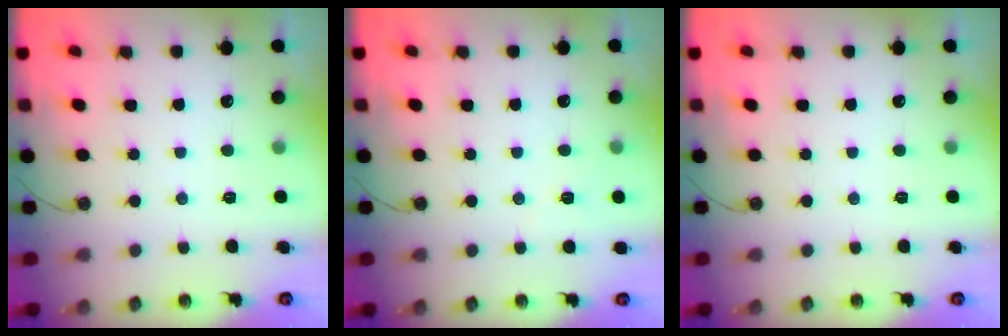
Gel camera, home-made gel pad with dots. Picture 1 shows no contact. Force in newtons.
{"total": 2.9, "press": 2.1, "slide": 2.0}
{"total": 0.0}